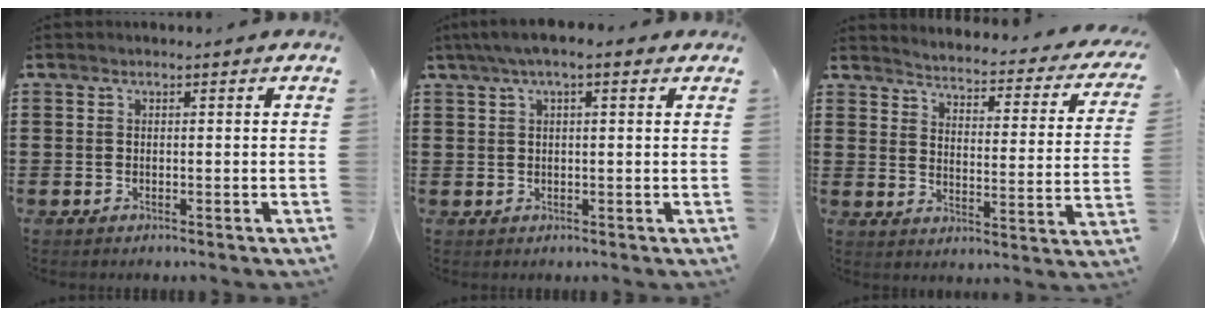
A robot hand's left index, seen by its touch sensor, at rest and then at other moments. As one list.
[{"total": 3.4, "force": [1.6, 0.6, 2.9], "torque": [-0.058, 0.004, 0.027]}, {"total": 2.8, "force": [2.8, -0.3, 0.5], "torque": [-0.031, -0.034, 0.038]}]